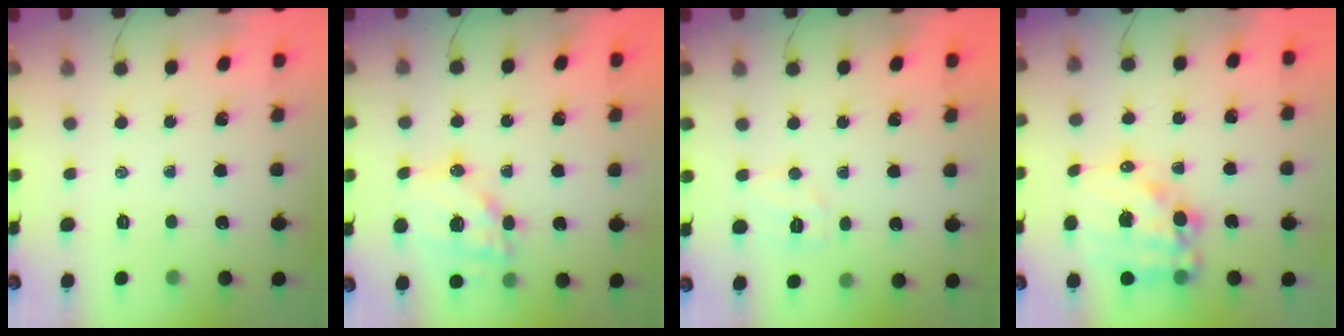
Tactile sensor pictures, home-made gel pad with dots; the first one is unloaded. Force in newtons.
{"total": 15.5, "press": 15.1, "slide": 3.5}
{"total": 5.9, "press": 5.7, "slide": 1.3}
{"total": 15.3, "press": 14.9, "slide": 3.6}